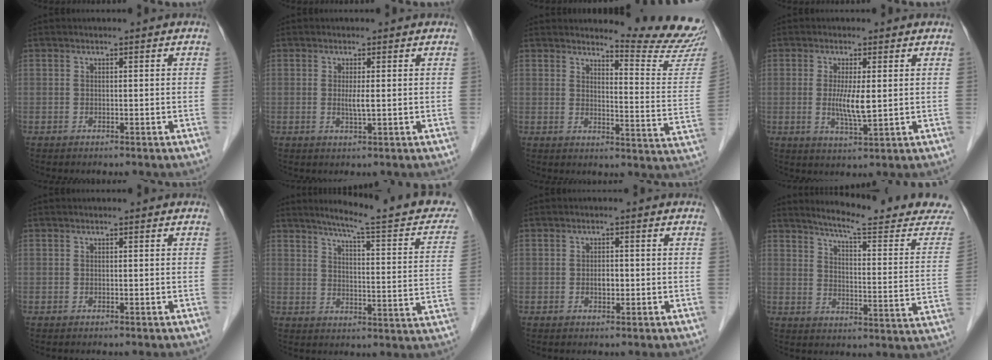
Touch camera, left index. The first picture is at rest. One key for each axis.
{"total": 1.8, "fx": 0.1, "fy": 0.1, "fz": 1.8, "tx": -0.040, "ty": -0.003, "tz": 0.002}
{"total": 12.9, "fx": 12.7, "fy": -1.6, "fz": 1.6, "tx": -0.018, "ty": -0.128, "tz": 0.138}
{"total": 4.7, "fx": 0.3, "fy": 0.6, "fz": 4.6, "tx": -0.090, "ty": -0.009, "tz": 0.007}
{"total": 0.0}
{"total": 18.0, "fx": 15.3, "fy": 1.3, "fz": 9.5, "tx": -0.118, "ty": -0.032, "tz": 0.180}
{"total": 1.6, "fx": -0.3, "fy": 0.9, "fz": 1.3, "tx": -0.021, "ty": 0.002, "tz": -0.004}
{"total": 18.4, "fx": 17.2, "fy": 0.3, "fz": 6.5, "tx": -0.089, "ty": -0.087, "tz": 0.209}